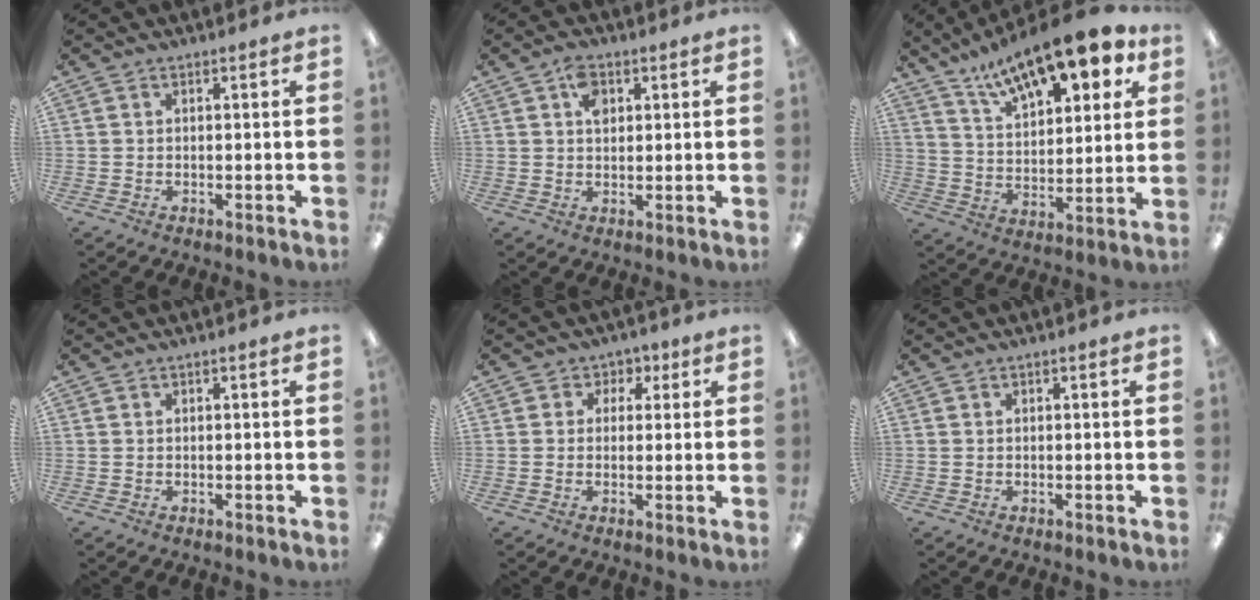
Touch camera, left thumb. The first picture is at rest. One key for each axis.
{"total": 4.7, "fx": 2.0, "fy": 3.1, "fz": 2.9, "tx": -0.038, "ty": -0.003, "tz": 0.031}
{"total": 17.9, "fx": 12.9, "fy": 6.5, "fz": 10.5, "tx": -0.178, "ty": -0.069, "tz": 0.222}
{"total": 0.0}
{"total": 3.4, "fx": 0.4, "fy": 3.3, "fz": 0.7, "tx": -0.013, "ty": 0.011, "tz": 0.005}
{"total": 0.0}